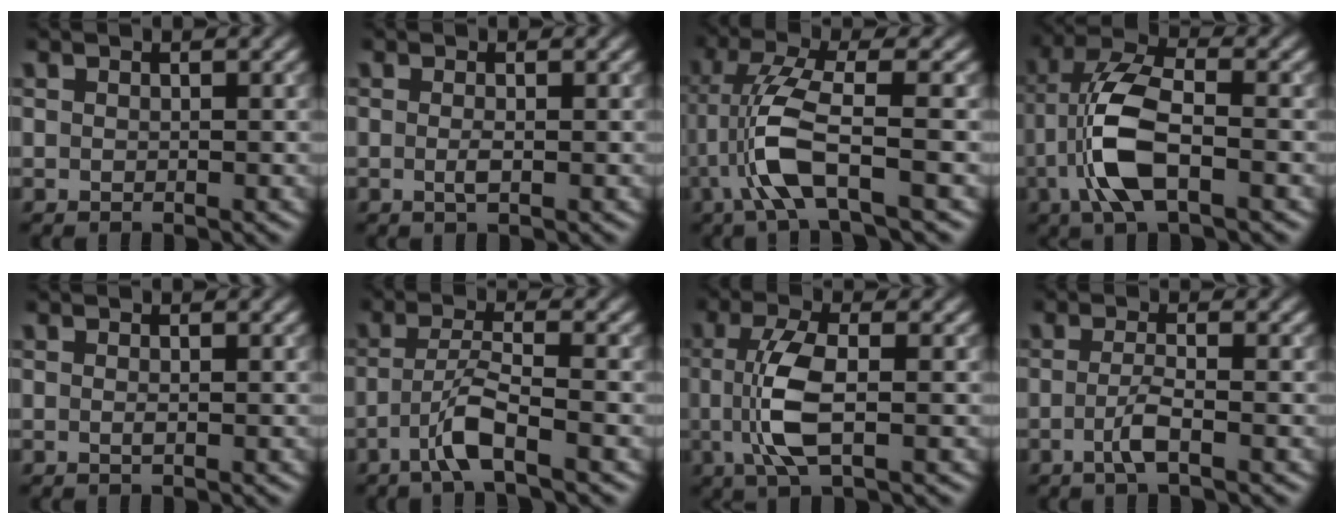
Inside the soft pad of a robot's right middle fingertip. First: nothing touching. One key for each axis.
{"total": 1.1, "fx": -0.1, "fy": 0.2, "fz": 1.1, "tx": -0.022, "ty": -0.004, "tz": -0.003}
{"total": 5.7, "fx": -1.9, "fy": 1.1, "fz": 5.2, "tx": -0.117, "ty": 0.008, "tz": -0.039}
{"total": 7.2, "fx": -2.2, "fy": 2.9, "fz": 6.2, "tx": -0.136, "ty": 0.008, "tz": -0.045}
{"total": 0.5, "fx": -0.1, "fy": 0.1, "fz": 0.5, "tx": -0.013, "ty": -0.001, "tz": -0.001}
{"total": 3.6, "fx": -1.9, "fy": 0.4, "fz": 3.1, "tx": -0.061, "ty": 0.010, "tz": -0.046}
{"total": 5.4, "fx": -0.3, "fy": 1.9, "fz": 5.1, "tx": -0.113, "ty": -0.002, "tz": -0.009}
{"total": 2.3, "fx": -0.8, "fy": 0.5, "fz": 2.1, "tx": -0.041, "ty": 0.001, "tz": -0.020}